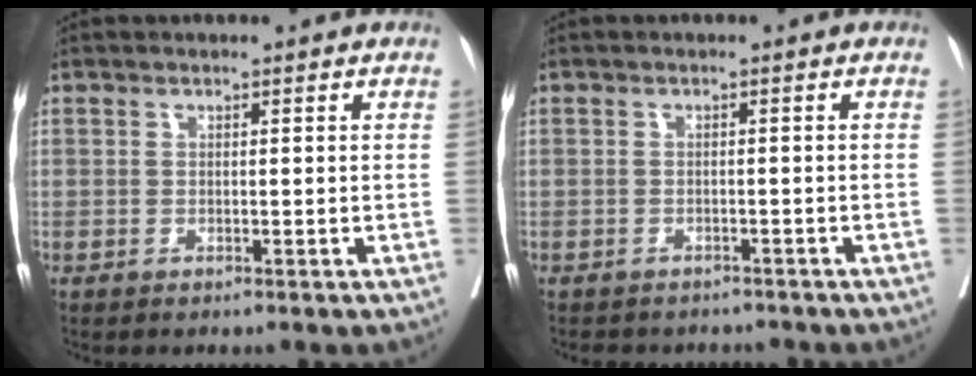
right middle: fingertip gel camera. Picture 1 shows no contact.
{"total": 5.7, "force": [-5.2, 2.0, 1.0], "torque": [-0.009, 0.002, -0.061]}